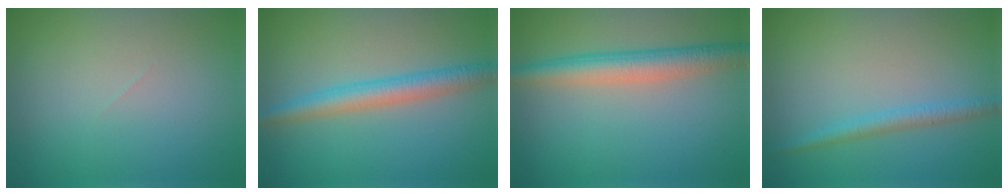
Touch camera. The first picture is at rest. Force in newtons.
{"total": 3.7, "press": 3.7, "slide": 0.0}
{"total": 4.3, "press": 4.3, "slide": 0.1}
{"total": 1.9, "press": 1.9, "slide": 0.0}